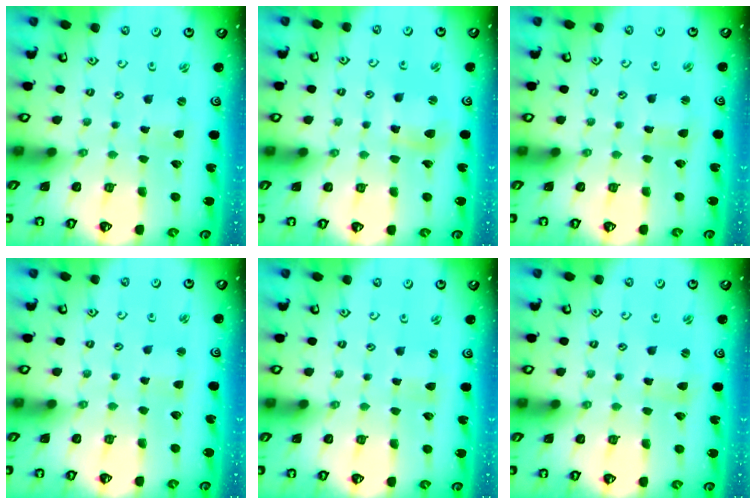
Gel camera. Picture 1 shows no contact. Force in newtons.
{"total": 6.8, "press": 6.7, "slide": 1.1}
{"total": 1.4, "press": 1.3, "slide": 0.3}
{"total": 2.5, "press": 2.5, "slide": 0.4}
{"total": 0.0}
{"total": 1.1, "press": 1.1, "slide": 0.1}